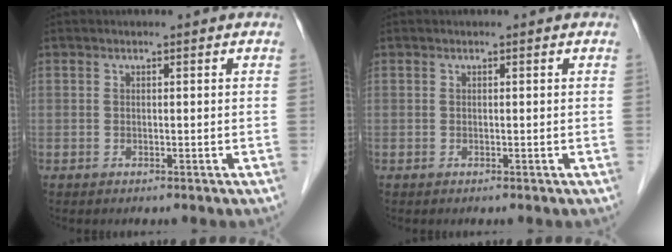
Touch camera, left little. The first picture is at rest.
{"total": 0.0}